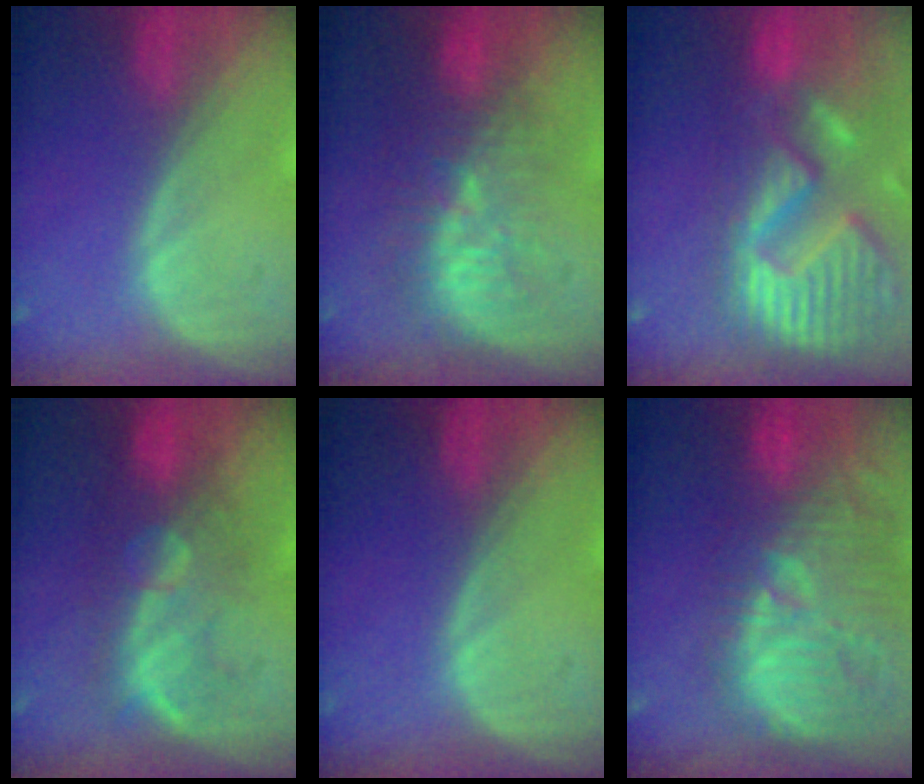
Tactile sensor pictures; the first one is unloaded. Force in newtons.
{"total": 9.3, "press": 8.8, "slide": 3.0}
{"total": 14.2, "press": 11.8, "slide": 7.8}
{"total": 8.4, "press": 8.1, "slide": 2.2}
{"total": 0.0}
{"total": 13.9, "press": 12.7, "slide": 5.5}